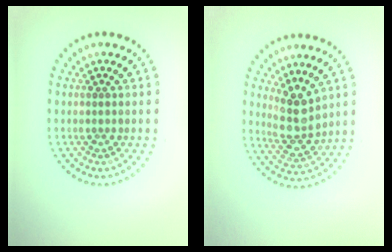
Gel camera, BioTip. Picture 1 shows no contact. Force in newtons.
{"total": 3.4, "press": 2.8, "slide": 1.8}